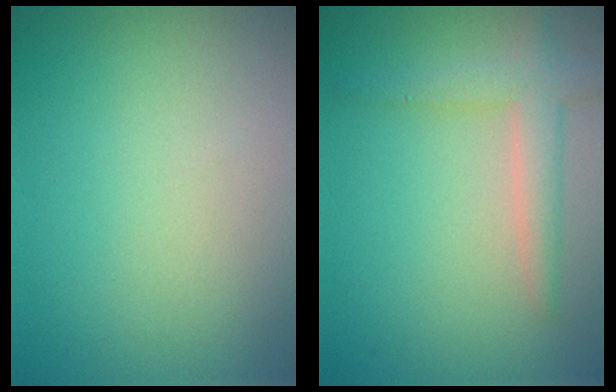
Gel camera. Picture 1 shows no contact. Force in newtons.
{"total": 2.7, "press": 2.7, "slide": 0.2}